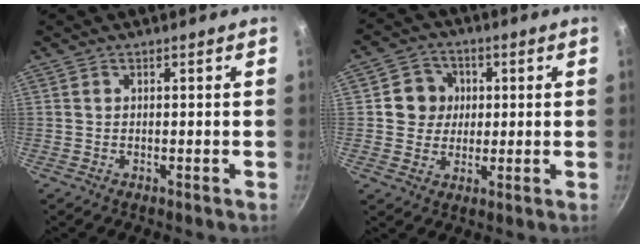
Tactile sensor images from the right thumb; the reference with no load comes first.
{"total": 7.1, "force": [1.1, 6.7, 2.2], "torque": [0.002, 0.005, 0.010]}